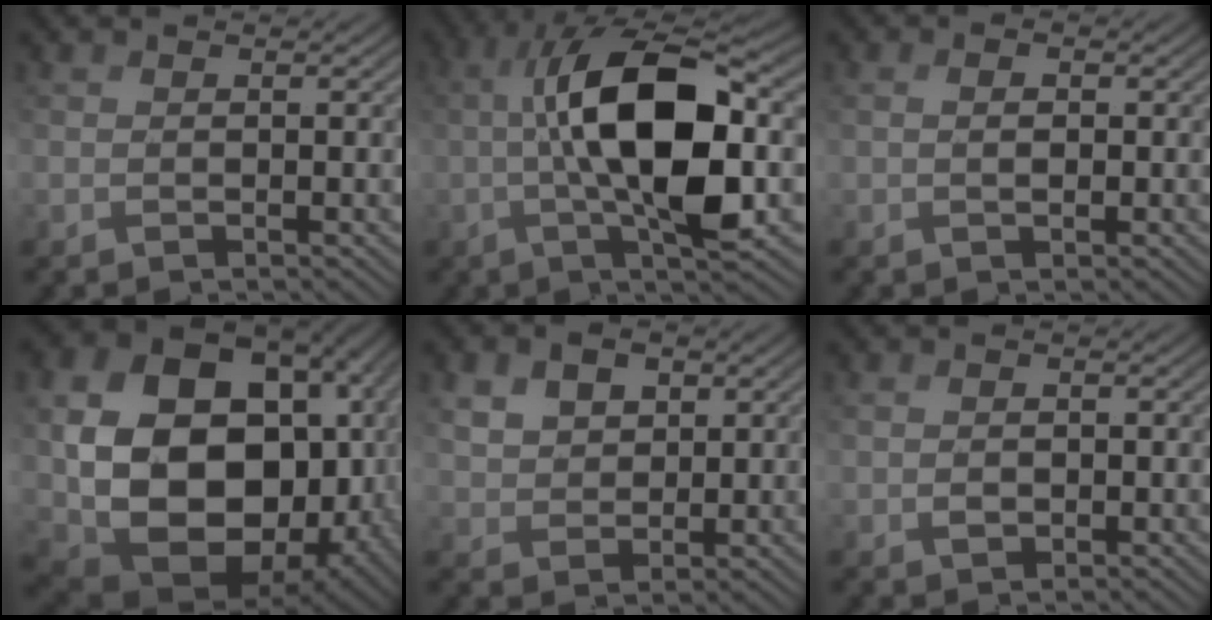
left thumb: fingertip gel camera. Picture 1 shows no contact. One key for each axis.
{"total": 14.9, "fx": -0.1, "fy": 5.5, "fz": 13.9, "tx": -0.250, "ty": 0.006, "tz": -0.003}
{"total": 2.0, "fx": 0.3, "fy": 1.2, "fz": 1.6, "tx": -0.016, "ty": 0.001, "tz": -0.003}
{"total": 20.6, "fx": 0.7, "fy": 15.1, "fz": 14.1, "tx": -0.302, "ty": -0.057, "tz": 0.063}
{"total": 5.6, "fx": 2.5, "fy": 3.9, "fz": 3.1, "tx": -0.075, "ty": 0.001, "tz": 0.043}
{"total": 1.7, "fx": -0.1, "fy": 1.3, "fz": 1.1, "tx": -0.025, "ty": 0.000, "tz": 0.000}